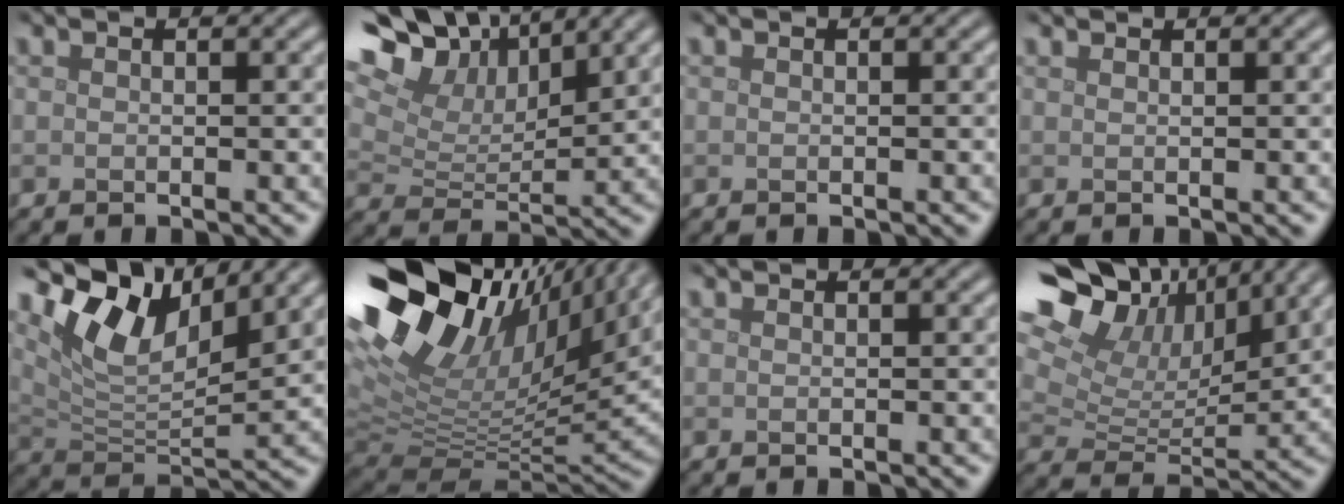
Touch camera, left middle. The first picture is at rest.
{"total": 13.7, "force": [8.9, 7.4, 7.4], "torque": [-0.157, 0.041, 0.129]}
{"total": 0.0}
{"total": 0.7, "force": [0.7, 0.1, 0.1], "torque": [-0.005, -0.002, 0.010]}
{"total": 8.4, "force": [4.8, 3.8, 5.8], "torque": [-0.108, 0.002, 0.088]}
{"total": 18.1, "force": [8.6, 9.5, 12.8], "torque": [-0.254, 0.029, 0.172]}
{"total": 0.0}
{"total": 17.4, "force": [10.3, 9.8, 10.0], "torque": [-0.193, 0.052, 0.154]}